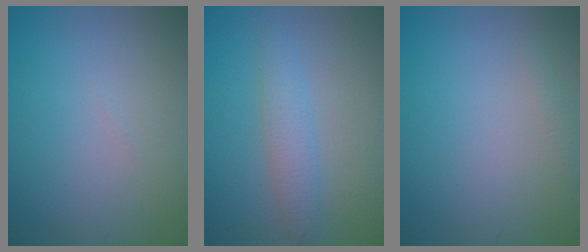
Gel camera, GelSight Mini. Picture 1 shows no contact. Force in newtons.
{"total": 2.5, "press": 2.5, "slide": 0.1}
{"total": 0.6, "press": 0.6, "slide": 0.0}